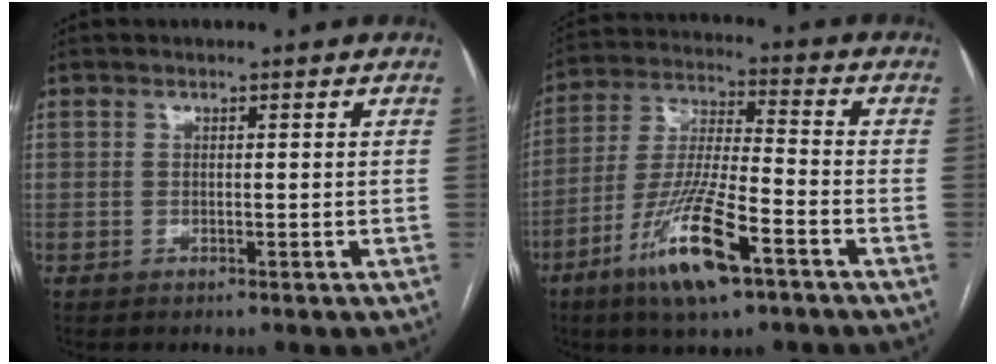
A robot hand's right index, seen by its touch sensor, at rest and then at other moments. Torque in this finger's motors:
{"motor_torque": [1.12, -1.02, 0.52, 0.21]}